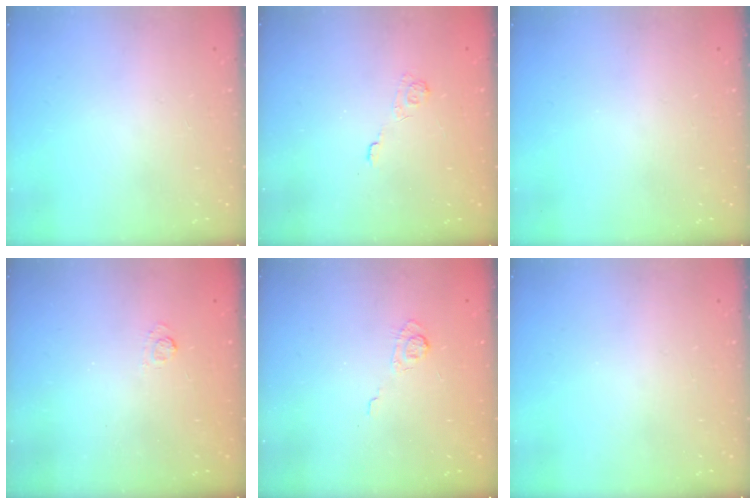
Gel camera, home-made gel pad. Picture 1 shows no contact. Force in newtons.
{"total": 2.7, "press": 2.3, "slide": 1.4}
{"total": 0.0}
{"total": 2.4, "press": 1.9, "slide": 1.4}
{"total": 3.0, "press": 2.6, "slide": 1.6}
{"total": 0.0}